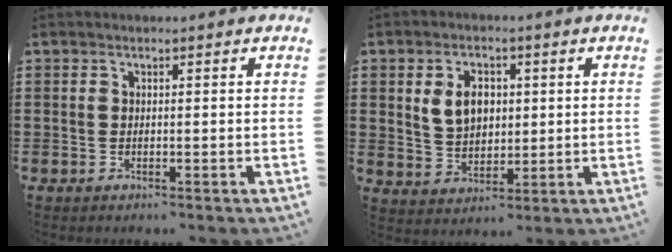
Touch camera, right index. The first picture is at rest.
{"total": 5.8, "force": [1.3, 4.2, 3.8], "torque": [-0.080, 0.012, 0.020]}